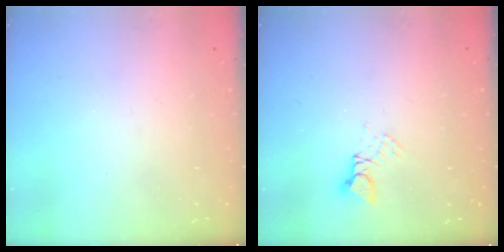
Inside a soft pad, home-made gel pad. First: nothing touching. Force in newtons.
{"total": 3.5, "press": 3.5, "slide": 0.3}